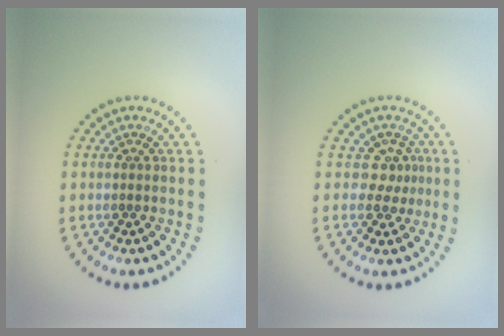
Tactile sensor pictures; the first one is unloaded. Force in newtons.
{"total": 2.2, "press": 1.5, "slide": 1.6}